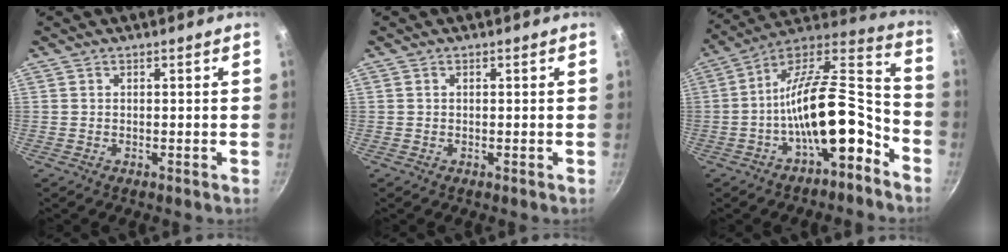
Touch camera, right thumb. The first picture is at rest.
{"total": 0.0}
{"total": 19.7, "force": [-7.8, 8.0, 16.2], "torque": [-0.233, 0.078, -0.145]}